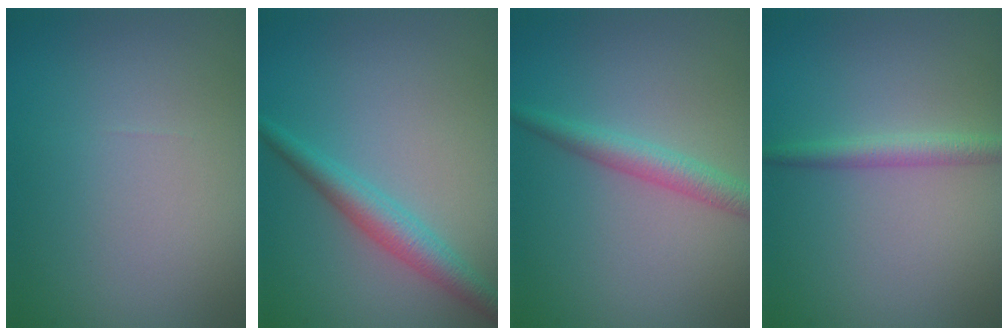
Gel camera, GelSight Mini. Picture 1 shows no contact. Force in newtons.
{"total": 3.0, "press": 3.0, "slide": 0.1}
{"total": 2.6, "press": 2.6, "slide": 0.2}
{"total": 1.9, "press": 1.9, "slide": 0.1}